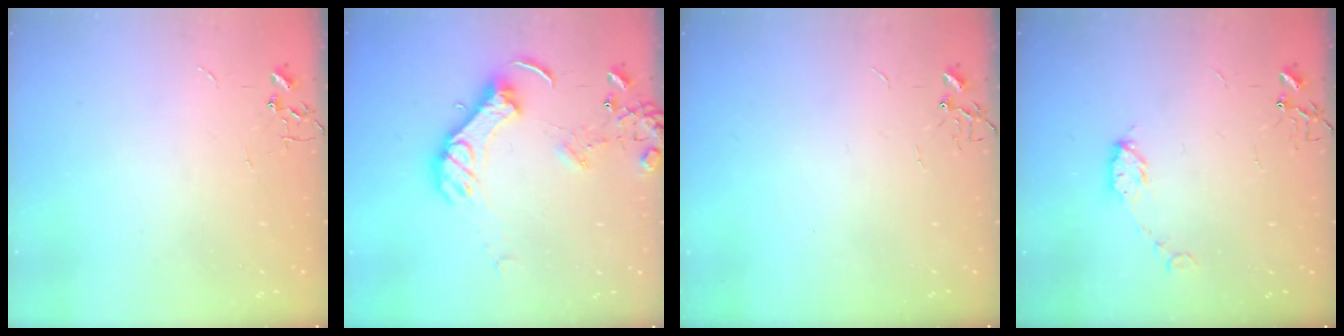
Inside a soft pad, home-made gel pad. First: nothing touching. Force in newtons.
{"total": 12.7, "press": 12.6, "slide": 1.4}
{"total": 0.0}
{"total": 4.4, "press": 4.3, "slide": 0.5}